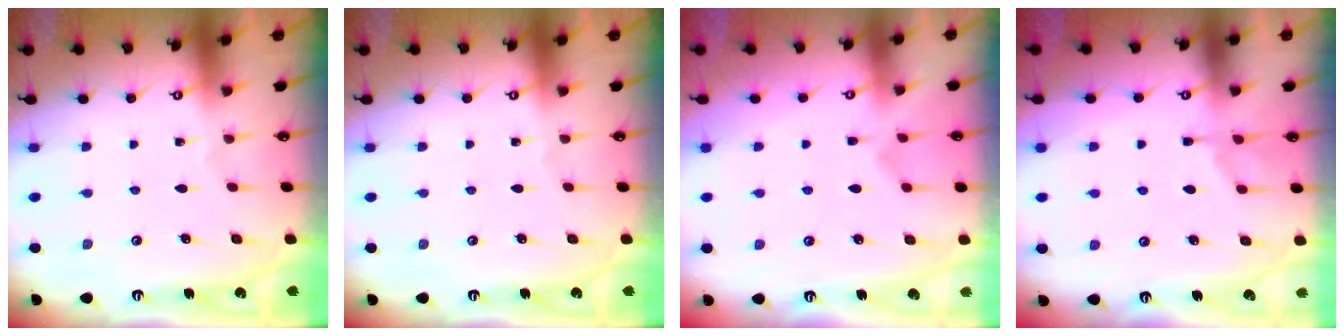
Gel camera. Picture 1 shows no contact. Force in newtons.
{"total": 0.0}
{"total": 2.3, "press": 2.0, "slide": 1.1}
{"total": 1.7, "press": 1.4, "slide": 0.9}